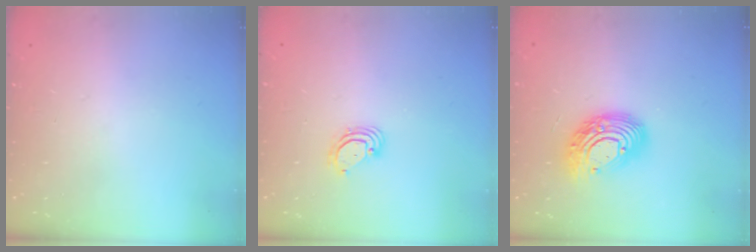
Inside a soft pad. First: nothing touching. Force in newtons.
{"total": 3.9, "press": 3.9, "slide": 0.1}
{"total": 14.3, "press": 14.2, "slide": 1.3}